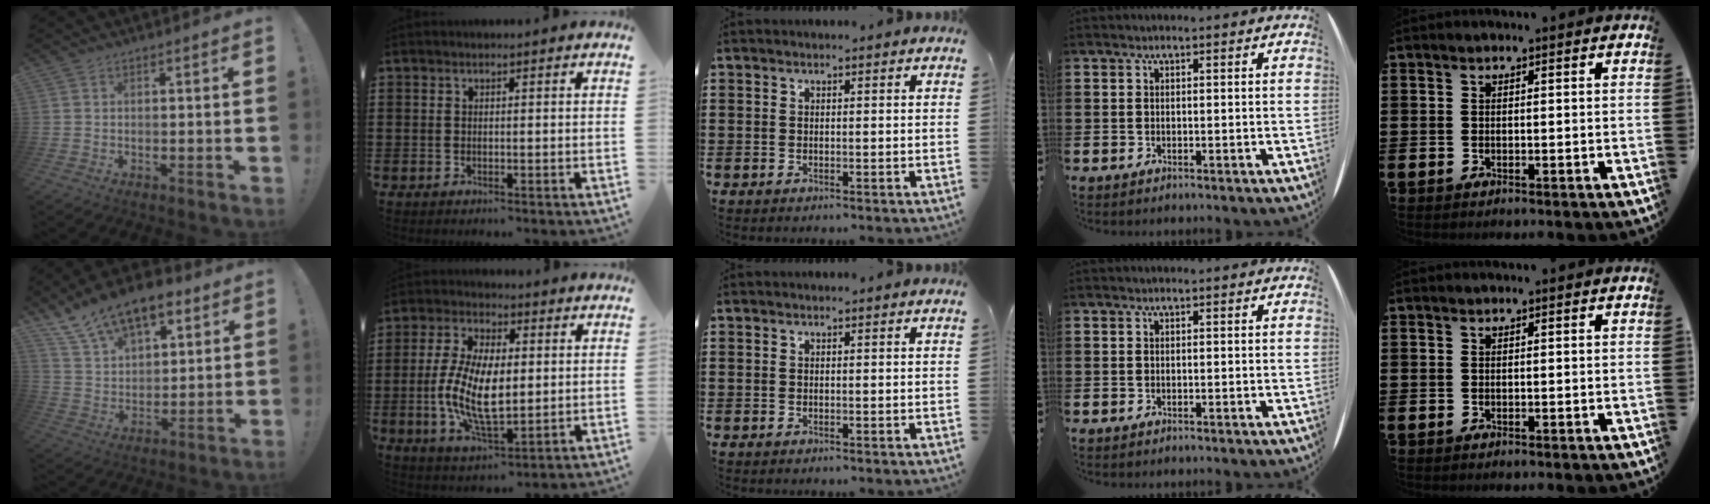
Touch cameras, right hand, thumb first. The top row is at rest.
{"thumb": {"total": 16.1, "force": [11.0, 8.6, 8.0], "torque": [-0.137, -0.067, 0.202]}, "index": {"total": 11.0, "force": [-0.5, 5.2, 9.7], "torque": [-0.207, 0.001, -0.010]}}